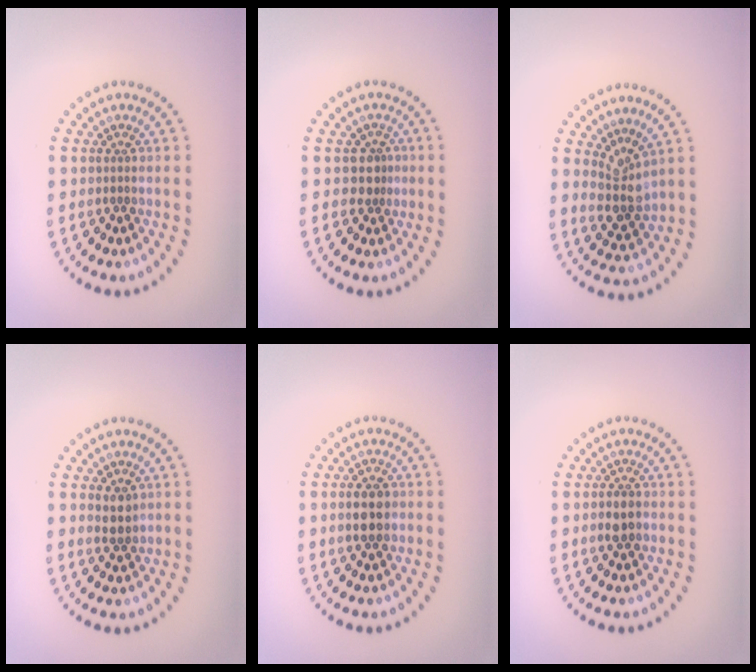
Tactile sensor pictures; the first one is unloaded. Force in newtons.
{"total": 2.0, "press": 1.4, "slide": 1.4}
{"total": 2.9, "press": 2.2, "slide": 1.8}
{"total": 1.9, "press": 1.8, "slide": 0.7}
{"total": 2.9, "press": 2.9, "slide": 0.1}
{"total": 2.0, "press": 1.9, "slide": 0.4}